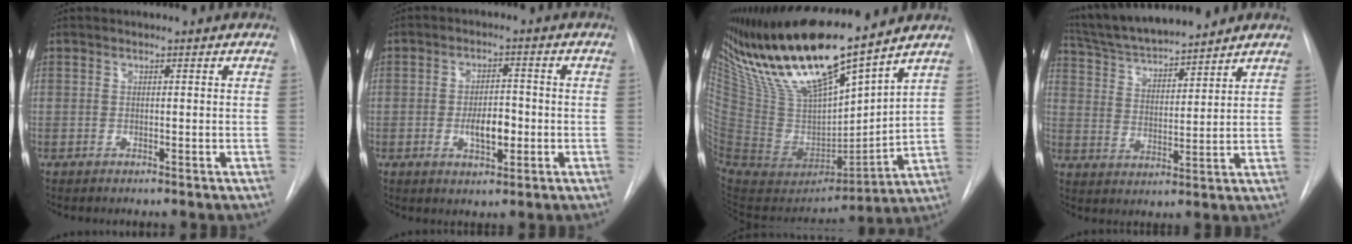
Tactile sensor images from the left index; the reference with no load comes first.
{"total": 5.2, "force": [-1.3, 2.2, 4.5], "torque": [-0.073, 0.000, -0.017]}
{"total": 22.9, "force": [18.2, 3.1, 13.5], "torque": [-0.249, -0.018, 0.350]}
{"total": 13.3, "force": [12.2, 1.2, 5.2], "torque": [-0.094, 0.013, 0.217]}